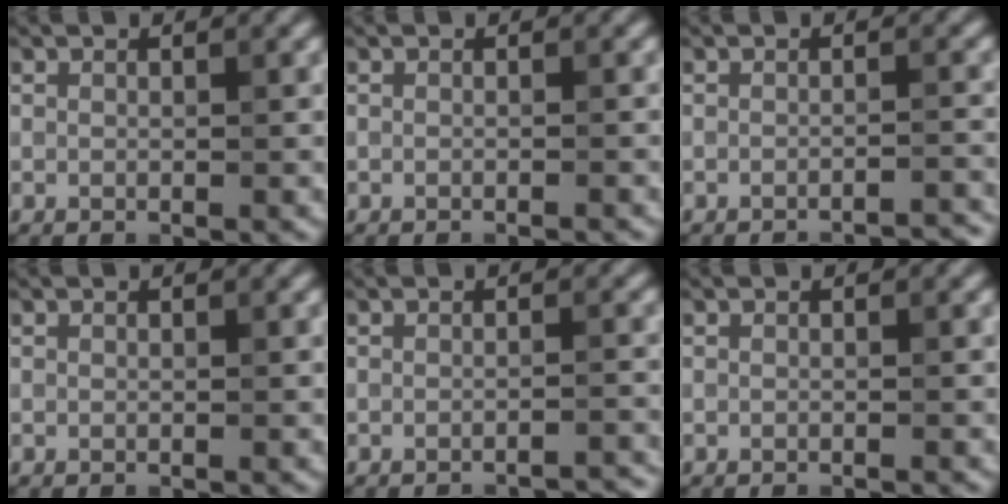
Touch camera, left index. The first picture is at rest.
{"total": 1.0, "force": [-0.7, 0.2, 0.6], "torque": [-0.003, -0.006, -0.017]}
{"total": 3.4, "force": [-3.1, 0.5, 1.2], "torque": [-0.005, 0.017, -0.040]}
{"total": 0.0}
{"total": 2.8, "force": [-2.6, 0.4, 1.0], "torque": [0.000, 0.008, -0.034]}
{"total": 0.5, "force": [-0.4, 0.1, 0.4], "torque": [-0.001, -0.001, -0.009]}